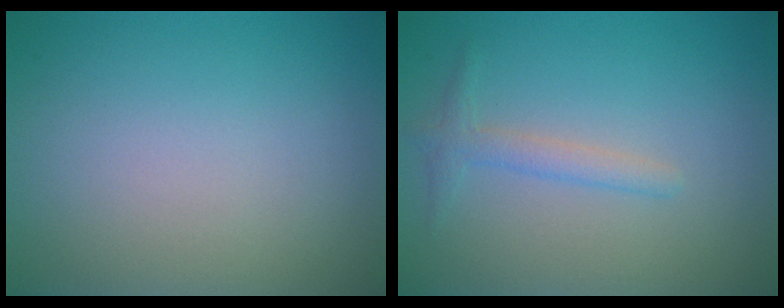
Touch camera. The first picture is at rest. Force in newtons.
{"total": 1.6, "press": 1.6, "slide": 0.1}